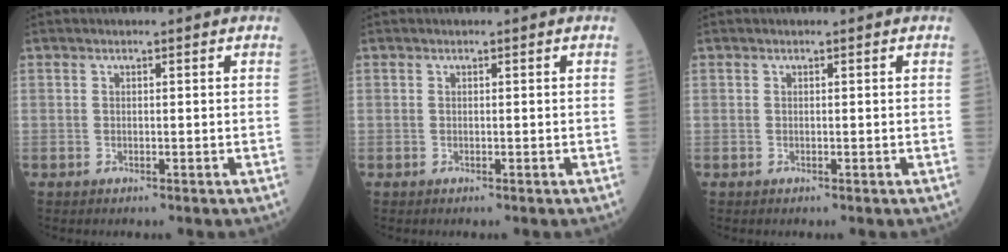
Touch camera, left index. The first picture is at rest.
{"total": 0.0}
{"total": 0.0}